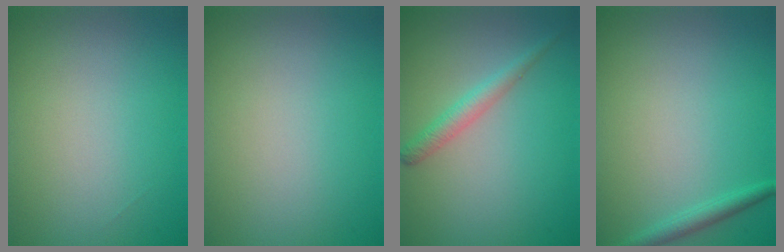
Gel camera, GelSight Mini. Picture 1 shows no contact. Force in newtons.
{"total": 0.0}
{"total": 2.0, "press": 2.0, "slide": 0.1}
{"total": 1.5, "press": 1.4, "slide": 0.1}